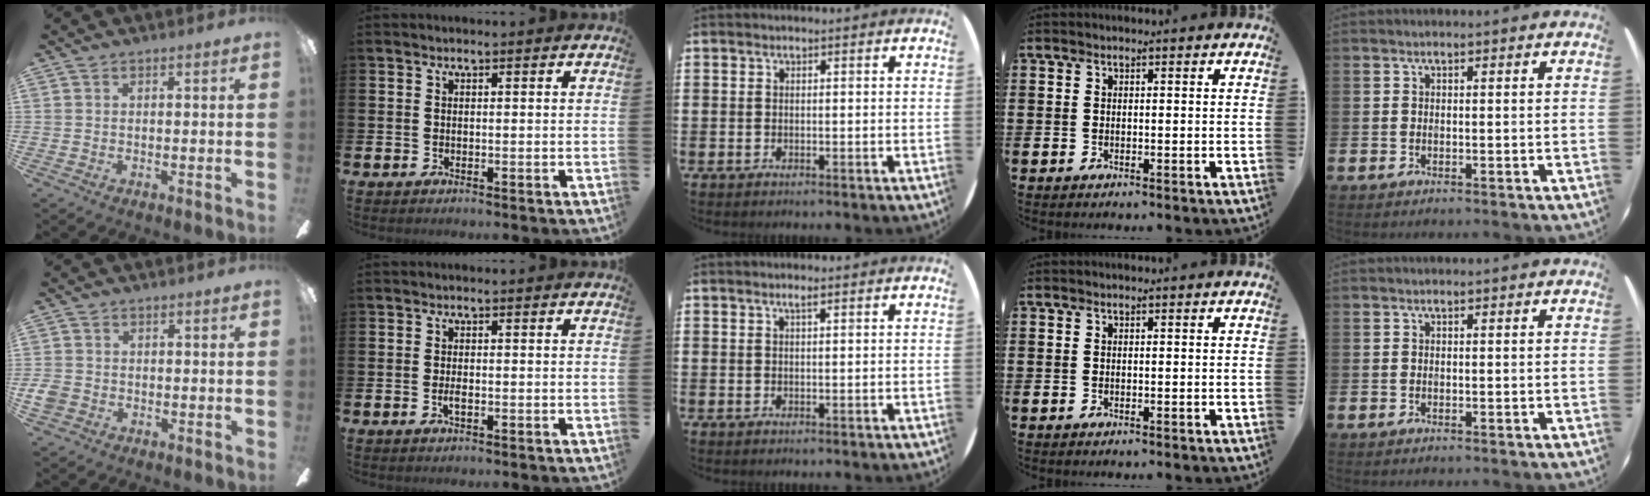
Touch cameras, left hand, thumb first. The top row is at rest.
{"thumb": {"total": 3.2, "force": [-0.9, 2.7, 1.5], "torque": [-0.029, 0.006, -0.017]}, "index": {"total": 1.3, "force": [-0.4, 0.5, 1.2], "torque": [-0.029, 0.003, -0.005]}, "middle": {"total": 1.1, "force": [0.6, 0.1, 0.9], "torque": [-0.019, 0.002, 0.011]}}